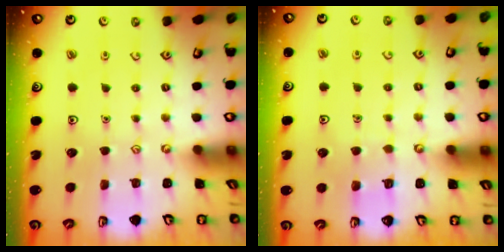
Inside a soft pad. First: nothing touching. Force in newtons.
{"total": 3.3, "press": 3.3, "slide": 0.3}